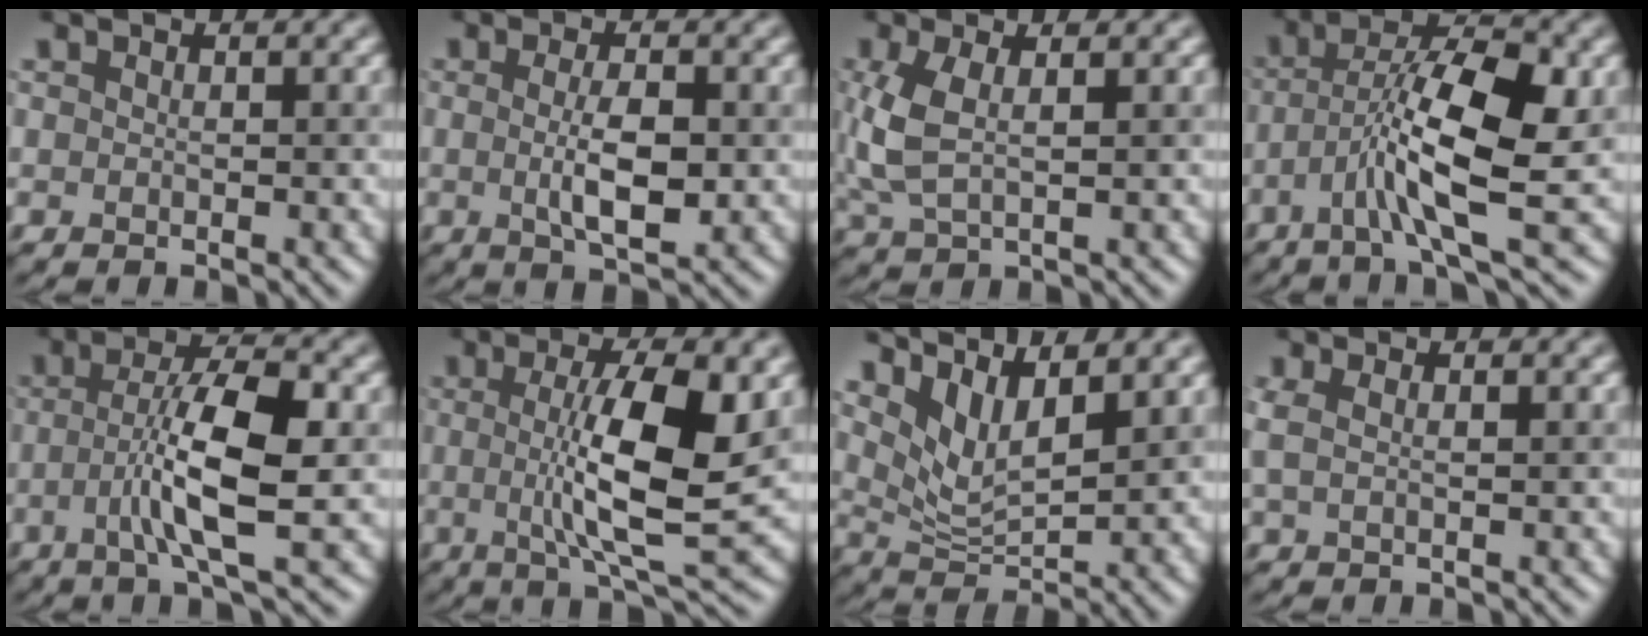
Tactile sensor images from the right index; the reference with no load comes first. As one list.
[{"total": 3.9, "force": [-0.1, 1.1, 3.7], "torque": [-0.073, -0.003, -0.001]}, {"total": 4.2, "force": [0.6, 2.0, 3.7], "torque": [-0.102, 0.002, 0.014]}, {"total": 8.4, "force": [-1.9, 1.9, 8.0], "torque": [-0.141, 0.013, -0.041]}, {"total": 7.2, "force": [-1.0, 1.3, 7.0], "torque": [-0.123, 0.010, -0.022]}, {"total": 9.6, "force": [0.4, 2.4, 9.3], "torque": [-0.146, -0.007, 0.011]}, {"total": 5.2, "force": [3.0, 1.8, 3.8], "torque": [-0.083, -0.014, 0.066]}, {"total": 1.4, "force": [0.5, 0.4, 1.2], "torque": [-0.029, 0.005, 0.010]}]